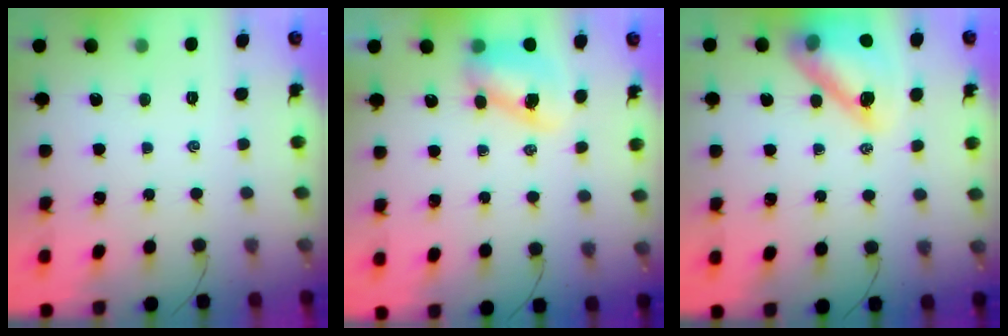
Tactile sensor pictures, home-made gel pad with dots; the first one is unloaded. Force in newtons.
{"total": 8.1, "press": 8.0, "slide": 1.1}
{"total": 15.6, "press": 14.9, "slide": 4.6}